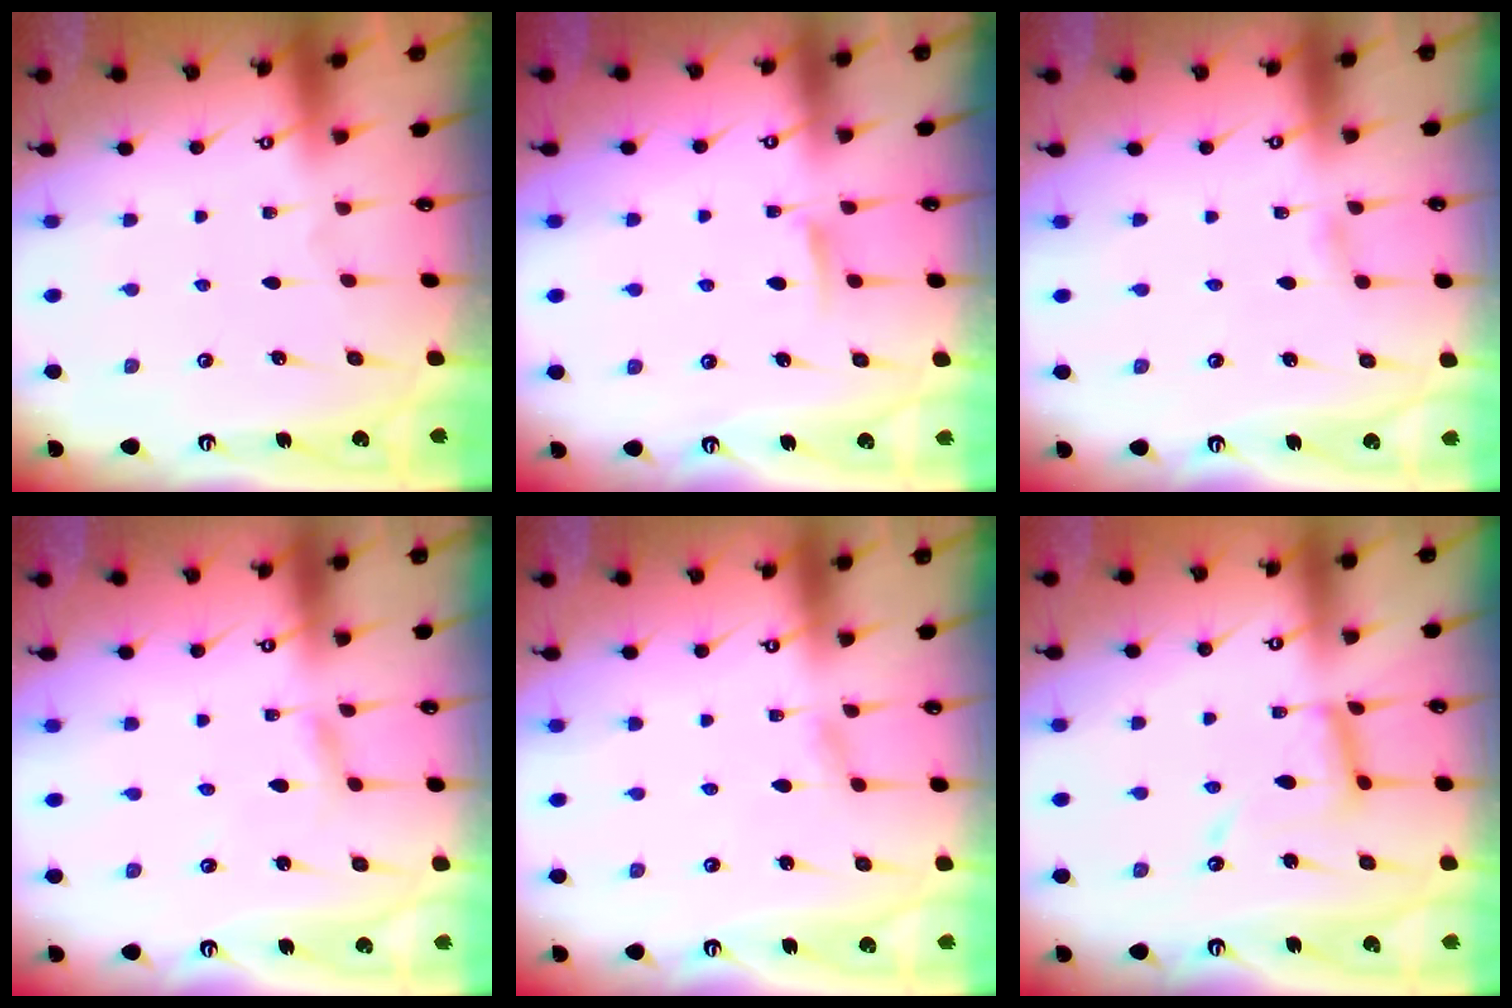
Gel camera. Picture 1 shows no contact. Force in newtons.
{"total": 4.7, "press": 4.7, "slide": 0.7}
{"total": 1.7, "press": 1.7, "slide": 0.2}
{"total": 3.0, "press": 3.0, "slide": 0.3}
{"total": 2.9, "press": 2.8, "slide": 0.3}
{"total": 12.6, "press": 12.5, "slide": 1.1}